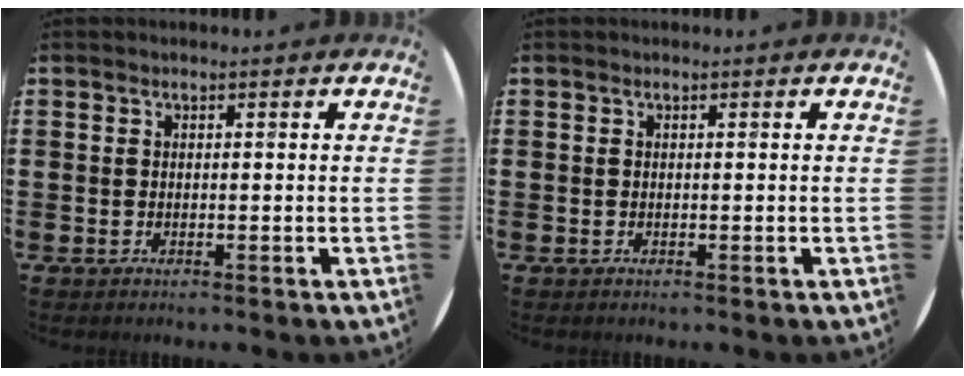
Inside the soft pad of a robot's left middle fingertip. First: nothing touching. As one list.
[{"total": 0.0}]